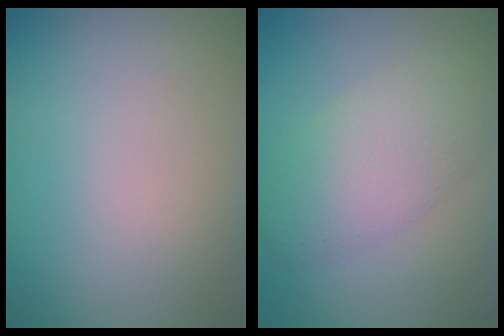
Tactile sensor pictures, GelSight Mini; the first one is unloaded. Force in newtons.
{"total": 4.6, "press": 4.5, "slide": 0.6}